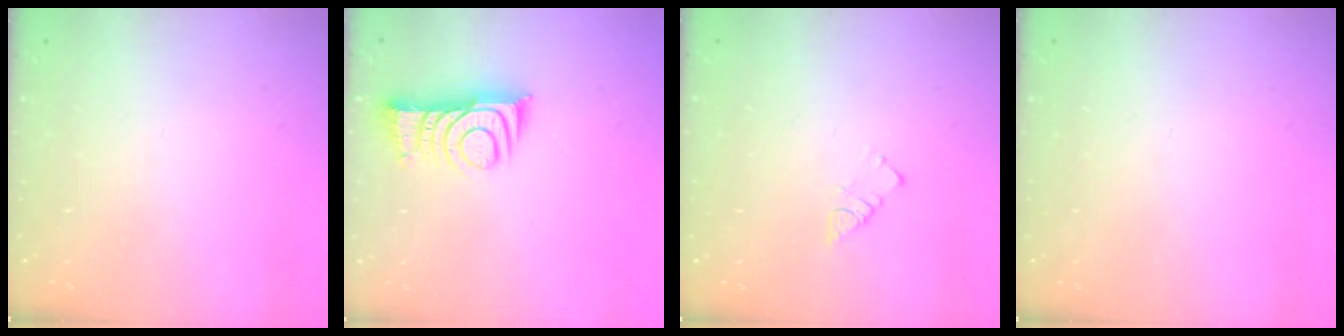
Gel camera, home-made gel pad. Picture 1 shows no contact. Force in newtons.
{"total": 10.0, "press": 9.9, "slide": 1.0}
{"total": 3.2, "press": 3.2, "slide": 0.4}
{"total": 0.0}